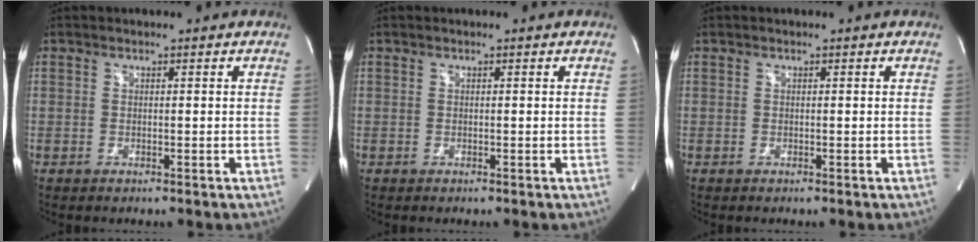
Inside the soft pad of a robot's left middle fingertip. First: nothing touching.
{"total": 0.0}
{"total": 0.0}